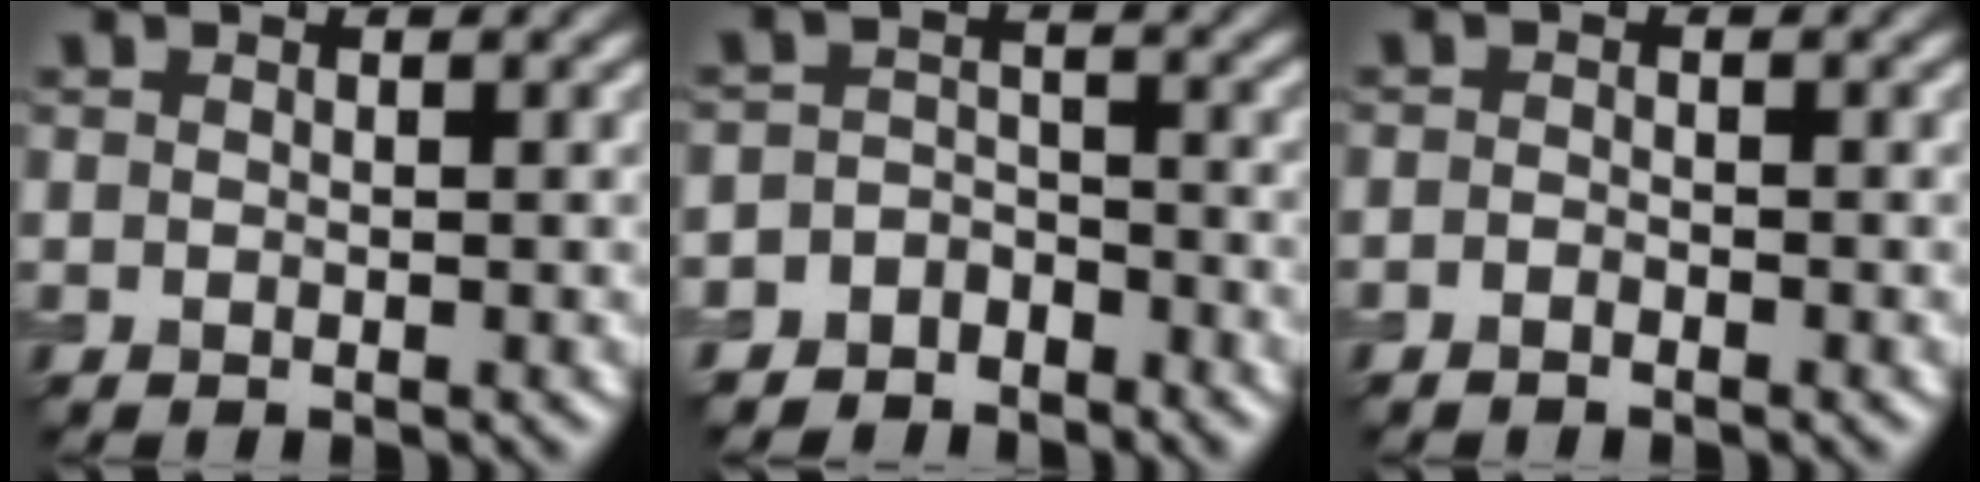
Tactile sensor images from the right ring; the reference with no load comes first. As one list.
[{"total": 3.8, "force": [-3.2, 1.8, -0.6], "torque": [0.025, -0.001, -0.052]}, {"total": 0.6, "force": [-0.6, 0.1, -0.1], "torque": [0.002, 0.000, -0.015]}]